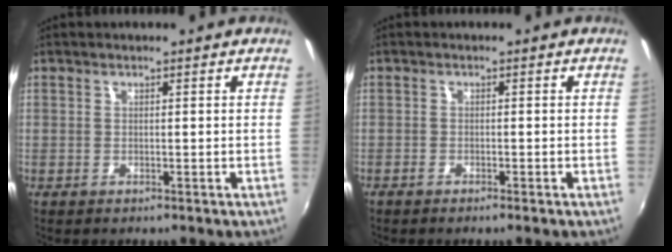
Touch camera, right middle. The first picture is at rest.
{"total": 1.2, "force": [-1.0, 0.1, 0.5], "torque": [-0.019, -0.001, -0.023]}